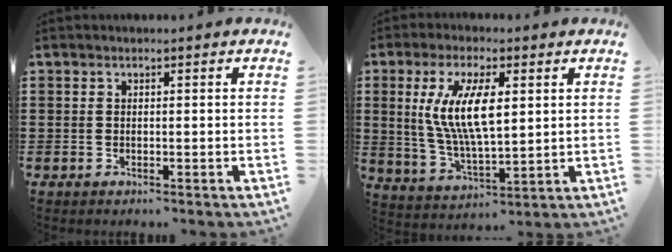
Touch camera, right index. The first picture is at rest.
{"total": 10.0, "force": [2.3, 3.5, 9.1], "torque": [-0.192, 0.004, 0.037]}